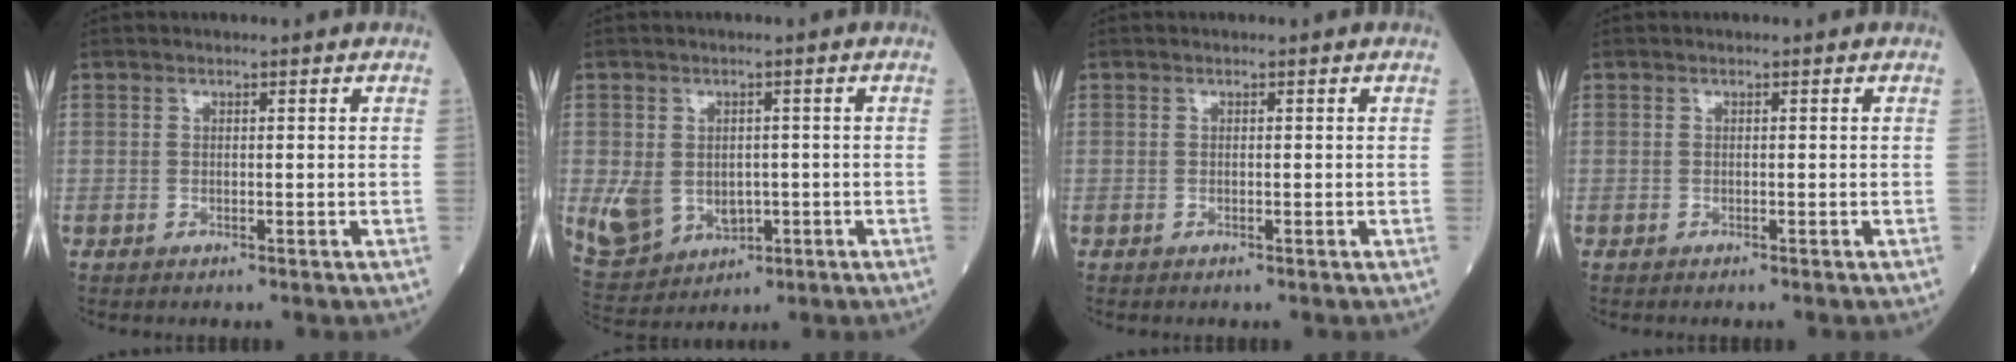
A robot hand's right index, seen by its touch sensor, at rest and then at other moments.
{"total": 8.7, "force": [-1.6, 7.0, 4.9], "torque": [-0.098, 0.009, -0.004]}
{"total": 0.0}
{"total": 0.0}